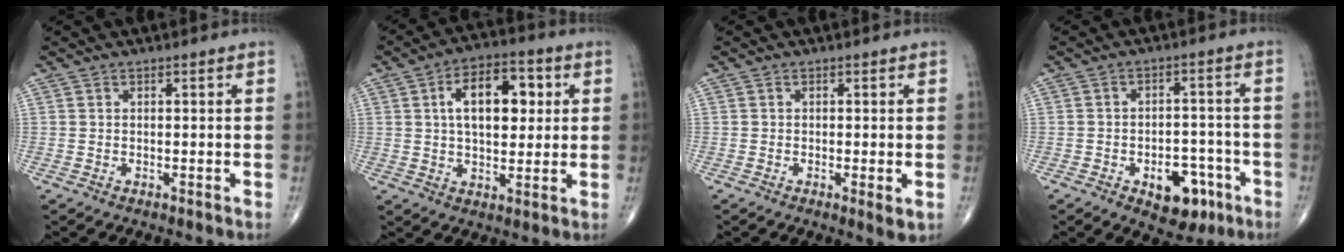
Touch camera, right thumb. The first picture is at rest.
{"total": 12.8, "force": [2.9, 7.1, 10.3], "torque": [-0.134, 0.006, 0.043]}
{"total": 2.3, "force": [-0.5, 0.4, 2.2], "torque": [-0.039, -0.010, -0.012]}
{"total": 9.5, "force": [-4.6, 5.6, 6.1], "torque": [-0.050, 0.033, -0.057]}